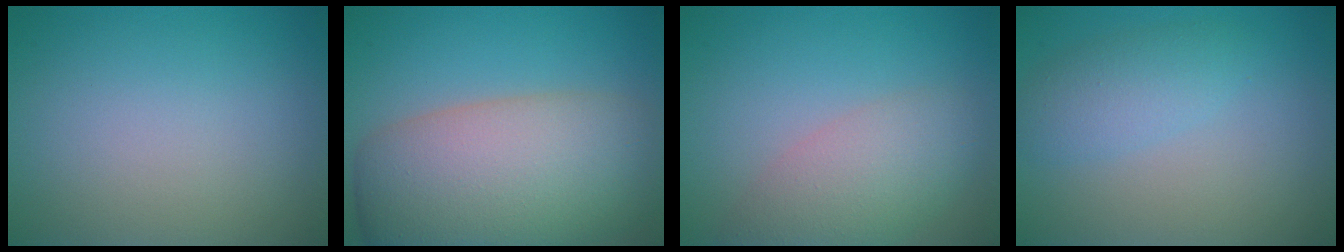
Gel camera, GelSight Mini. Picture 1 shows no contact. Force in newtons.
{"total": 11.9, "press": 11.9, "slide": 0.8}
{"total": 4.8, "press": 4.8, "slide": 0.4}
{"total": 2.8, "press": 2.8, "slide": 0.1}